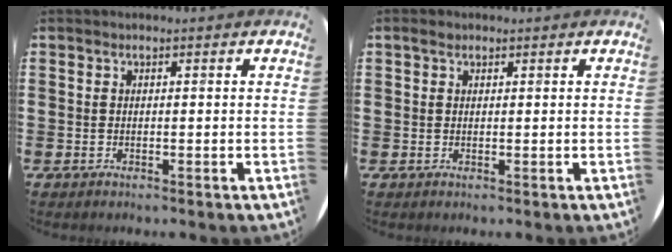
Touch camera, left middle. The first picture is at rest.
{"total": 0.8, "force": [0.5, 0.5, 0.2], "torque": [0.003, 0.001, 0.008]}